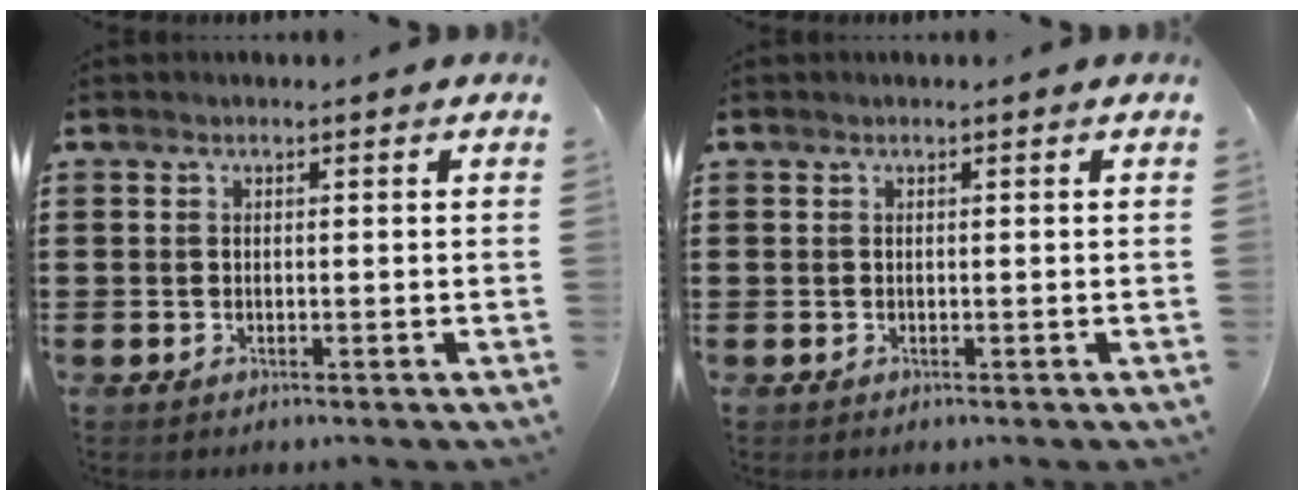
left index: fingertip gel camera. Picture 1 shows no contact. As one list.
[{"total": 0.0}]